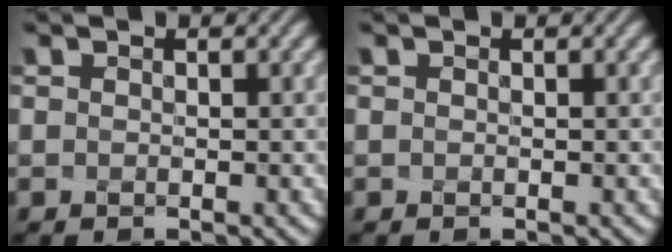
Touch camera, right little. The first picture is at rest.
{"total": 0.0}